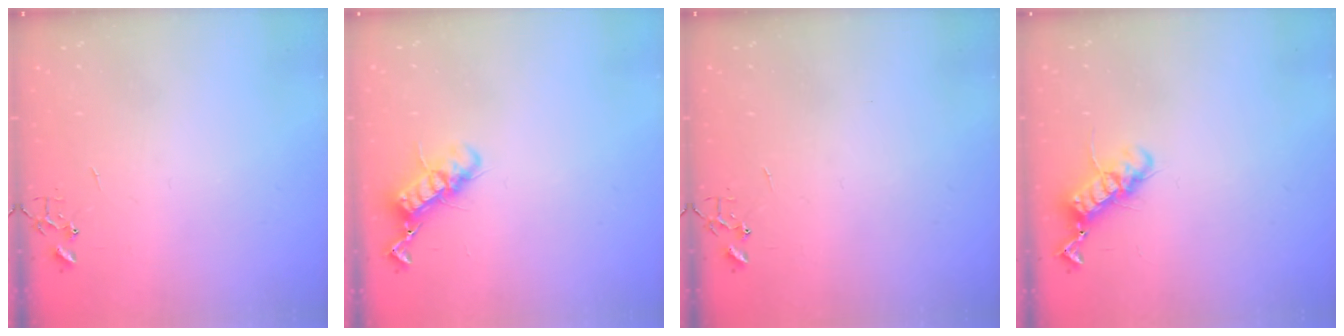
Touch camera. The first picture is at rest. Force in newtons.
{"total": 11.9, "press": 11.9, "slide": 0.8}
{"total": 0.0}
{"total": 11.8, "press": 11.7, "slide": 1.4}